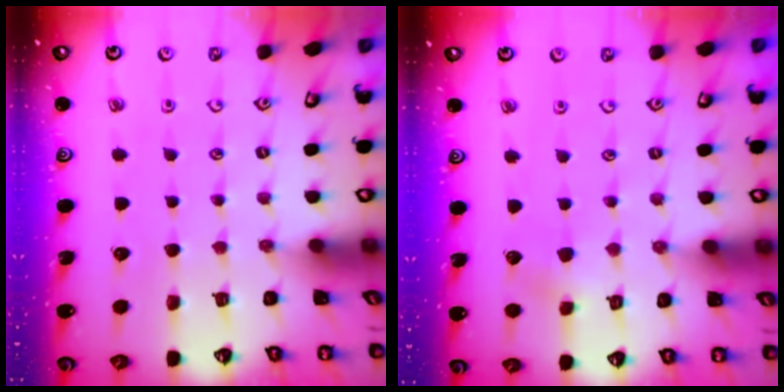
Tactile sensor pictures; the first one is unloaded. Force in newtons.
{"total": 2.9, "press": 2.9, "slide": 0.3}